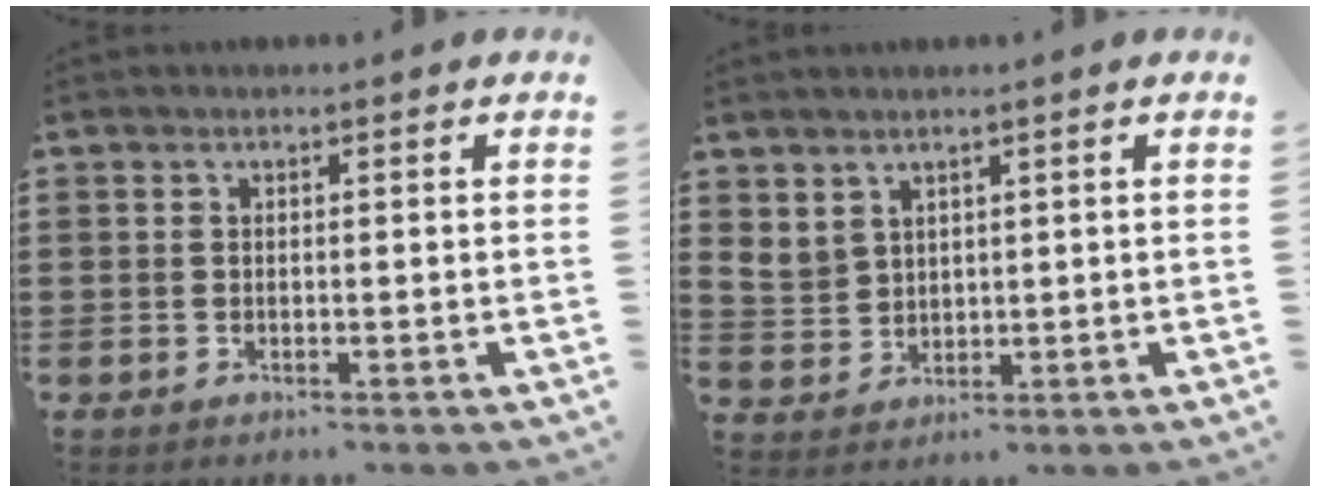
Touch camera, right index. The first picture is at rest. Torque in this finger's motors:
{"motor_torque": [0.72, 0.84, 0.22, 0.04]}